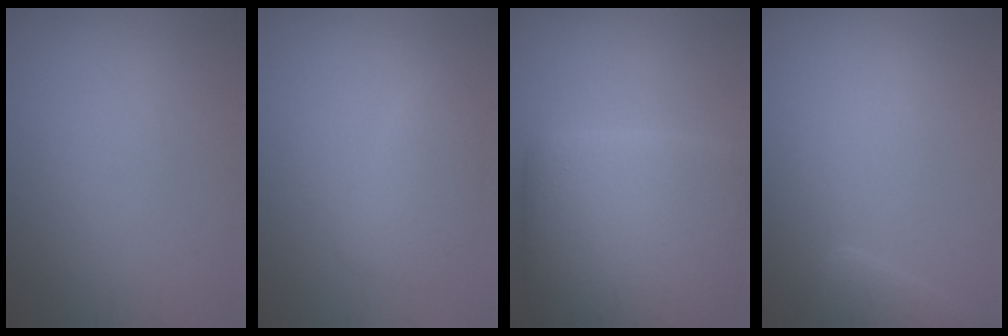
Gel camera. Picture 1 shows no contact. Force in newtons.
{"total": 2.6, "press": 2.6, "slide": 0.1}
{"total": 10.9, "press": 10.9, "slide": 0.3}
{"total": 2.0, "press": 2.0, "slide": 0.2}